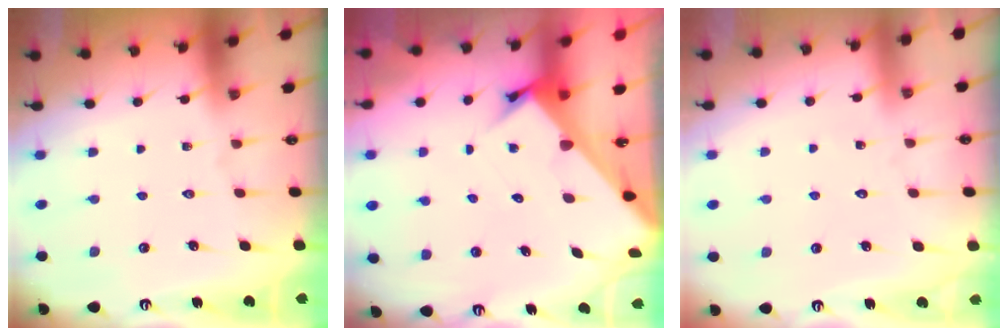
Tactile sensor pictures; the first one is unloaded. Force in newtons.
{"total": 3.9, "press": 3.9, "slide": 0.3}
{"total": 3.5, "press": 3.5, "slide": 0.4}